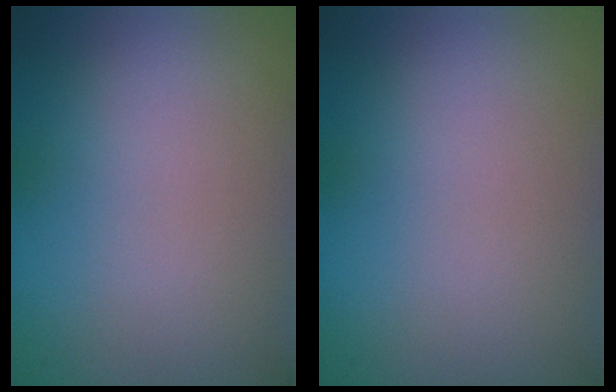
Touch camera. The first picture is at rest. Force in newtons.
{"total": 0.0}